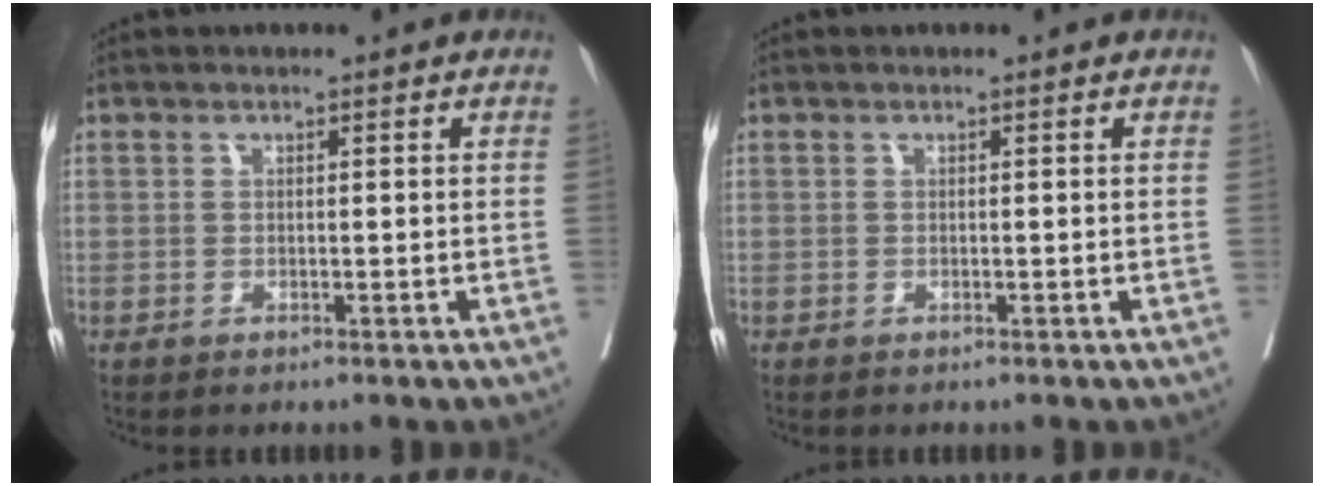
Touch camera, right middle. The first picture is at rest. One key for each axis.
{"total": 0.0}